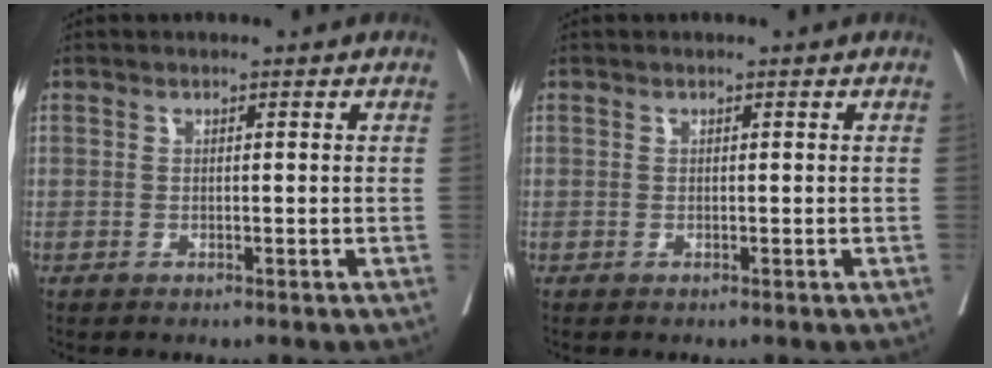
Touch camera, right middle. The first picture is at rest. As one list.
[{"total": 0.0}]